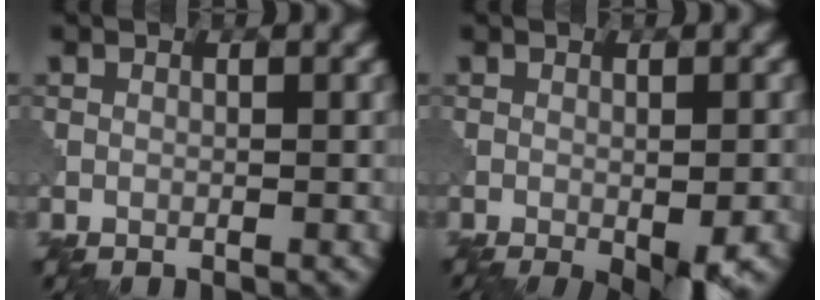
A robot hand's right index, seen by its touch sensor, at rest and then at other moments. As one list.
[{"total": 4.5, "force": [-2.2, 0.9, 3.8], "torque": [-0.053, -0.009, -0.027]}]